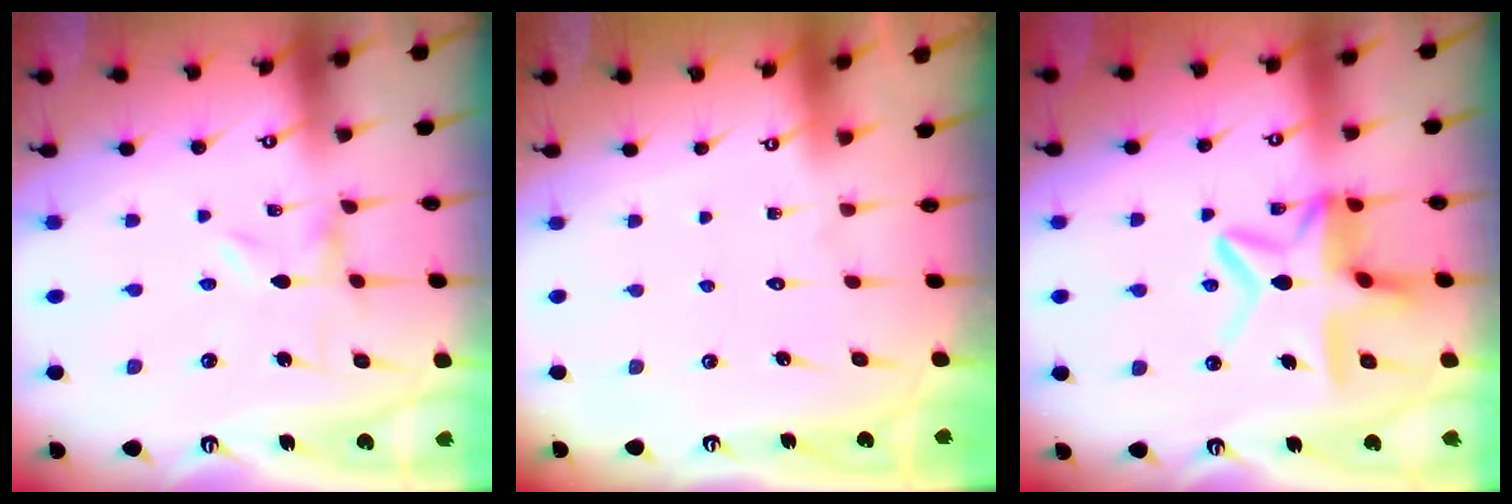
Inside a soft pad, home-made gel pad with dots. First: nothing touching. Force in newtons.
{"total": 1.5, "press": 1.5, "slide": 0.1}
{"total": 12.9, "press": 12.8, "slide": 1.3}